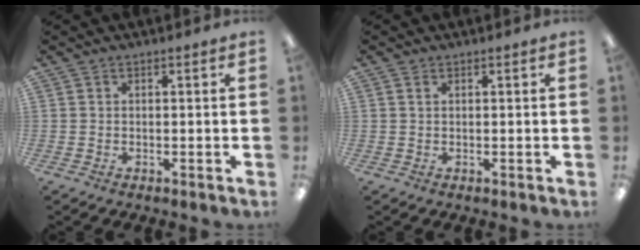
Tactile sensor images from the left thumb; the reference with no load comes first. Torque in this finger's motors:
{"motor_torque": [0.08, -0.03, -0.35, 0.18, -0.05]}